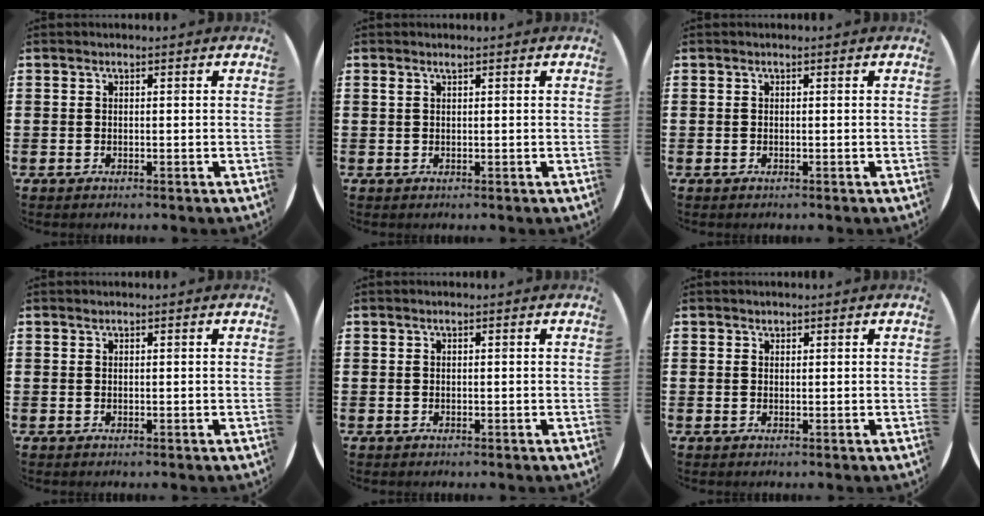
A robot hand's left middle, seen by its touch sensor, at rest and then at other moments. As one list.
[{"total": 0.5, "force": [0.4, 0.0, 0.3], "torque": [-0.007, 0.000, 0.008]}, {"total": 0.0}, {"total": 0.0}, {"total": 0.0}, {"total": 0.5, "force": [0.5, 0.2, -0.1], "torque": [0.003, 0.004, 0.009]}]